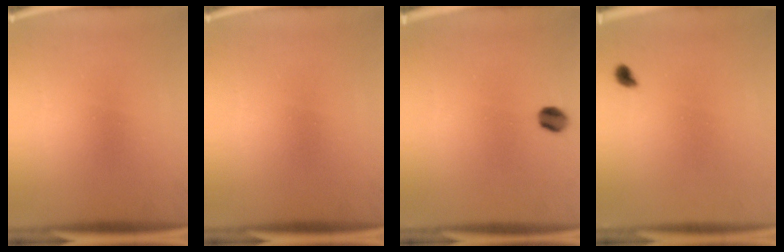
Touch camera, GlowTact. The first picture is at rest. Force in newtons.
{"total": 0.0}
{"total": 3.4}
{"total": 1.4}